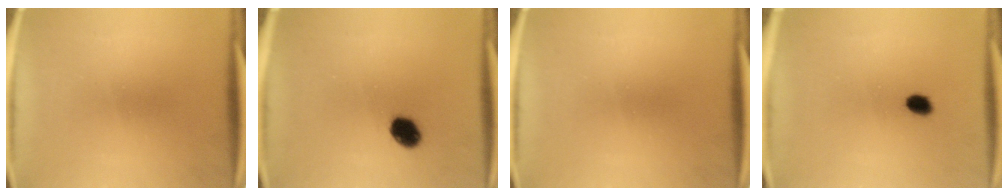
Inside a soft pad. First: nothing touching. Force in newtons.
{"total": 5.7}
{"total": 0.0}
{"total": 2.6}